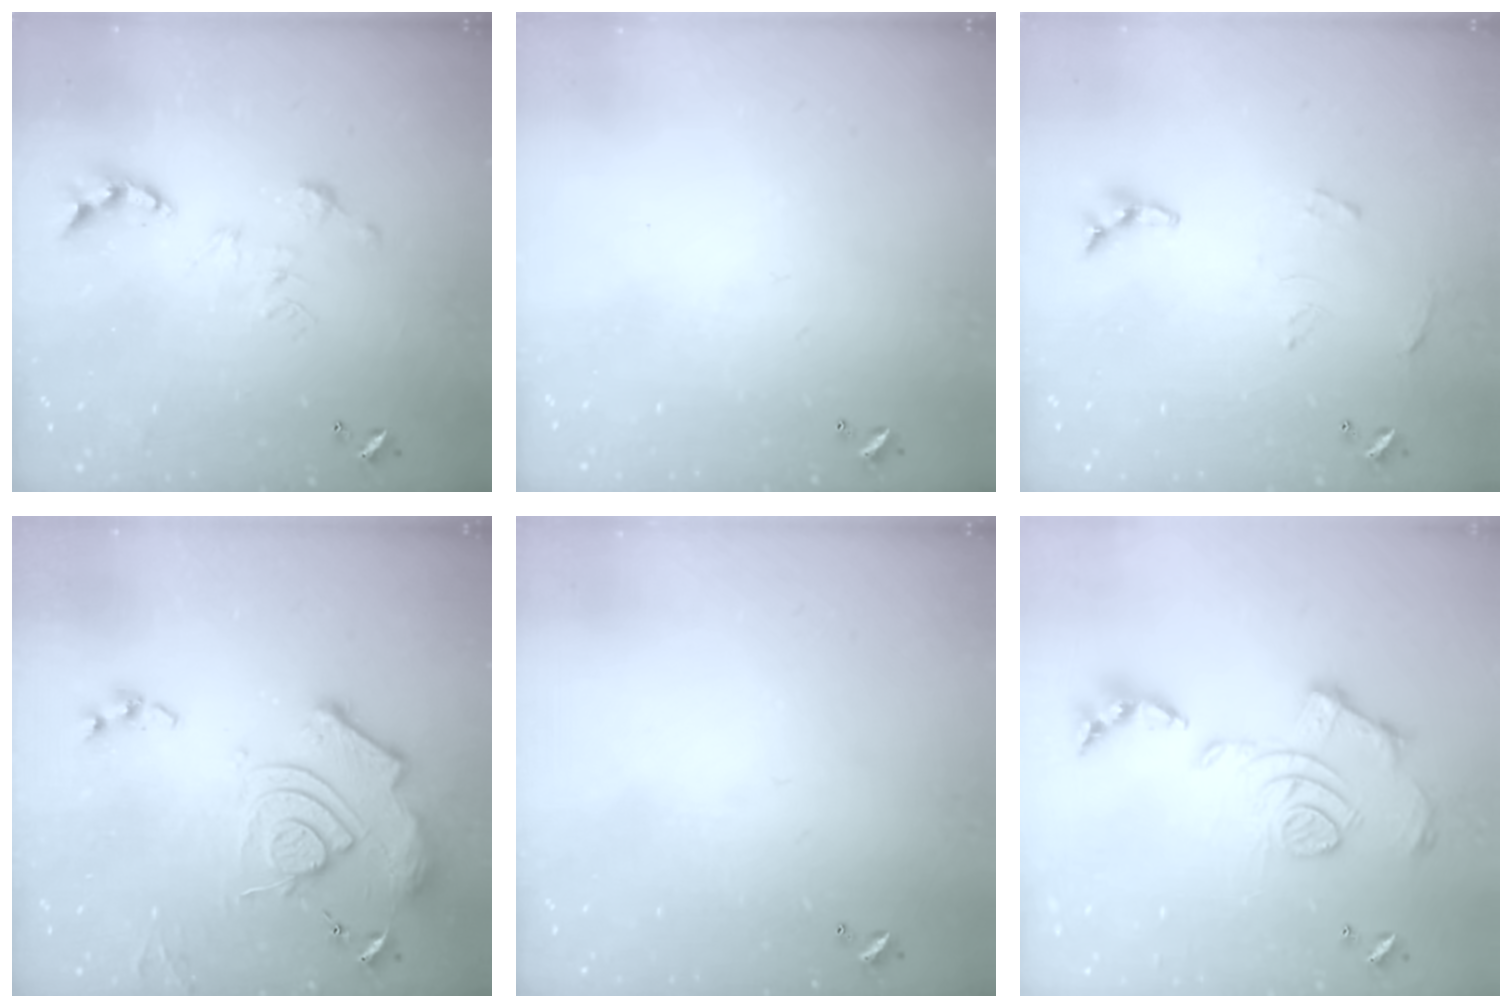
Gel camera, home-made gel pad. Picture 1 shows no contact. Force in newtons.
{"total": 0.0}
{"total": 6.2, "press": 6.2, "slide": 0.5}
{"total": 15.2, "press": 15.1, "slide": 1.7}
{"total": 0.0}
{"total": 1.7, "press": 1.1, "slide": 1.3}